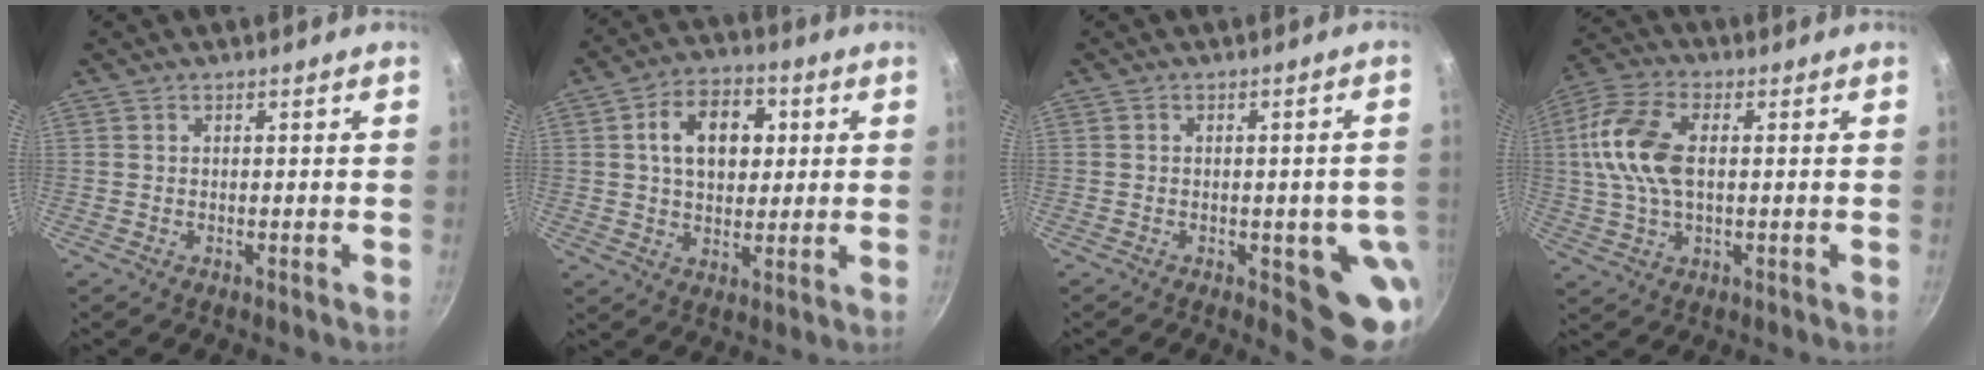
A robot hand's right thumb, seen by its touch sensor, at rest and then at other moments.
{"total": 12.0, "force": [2.6, 8.3, 8.4], "torque": [-0.101, 0.008, 0.033]}
{"total": 10.5, "force": [-2.6, 4.3, 9.3], "torque": [-0.063, 0.000, -0.030]}
{"total": 13.0, "force": [1.4, 7.3, 10.6], "torque": [-0.212, 0.018, 0.013]}